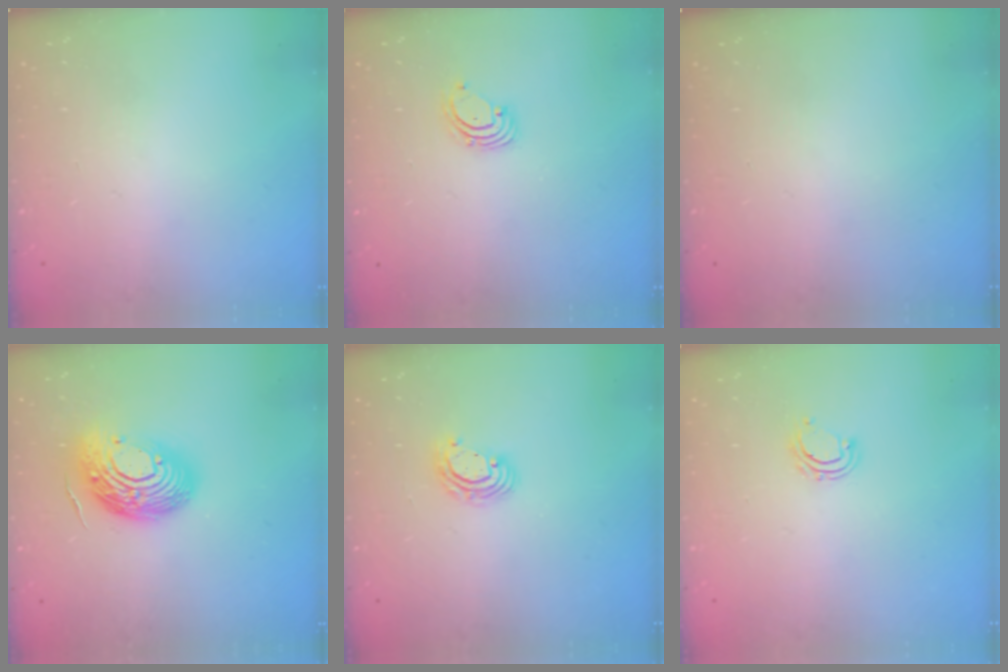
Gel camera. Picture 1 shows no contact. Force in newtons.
{"total": 1.6, "press": 1.6, "slide": 0.1}
{"total": 0.0}
{"total": 18.7, "press": 18.7, "slide": 1.6}
{"total": 5.1, "press": 5.1, "slide": 0.4}
{"total": 4.7, "press": 4.6, "slide": 0.3}